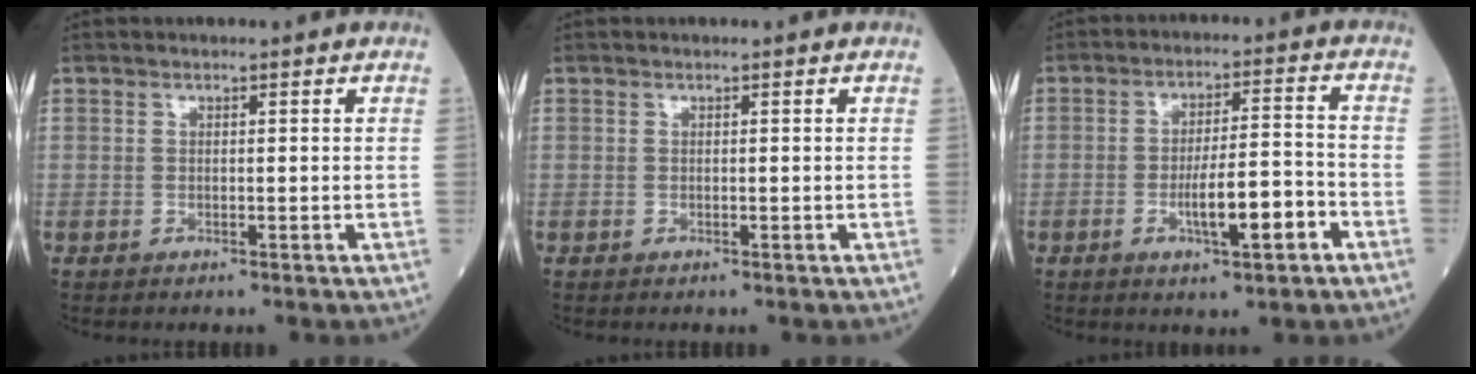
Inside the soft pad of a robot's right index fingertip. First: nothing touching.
{"total": 0.0}
{"total": 8.0, "force": [-3.3, 1.1, 7.1], "torque": [-0.127, 0.005, -0.051]}